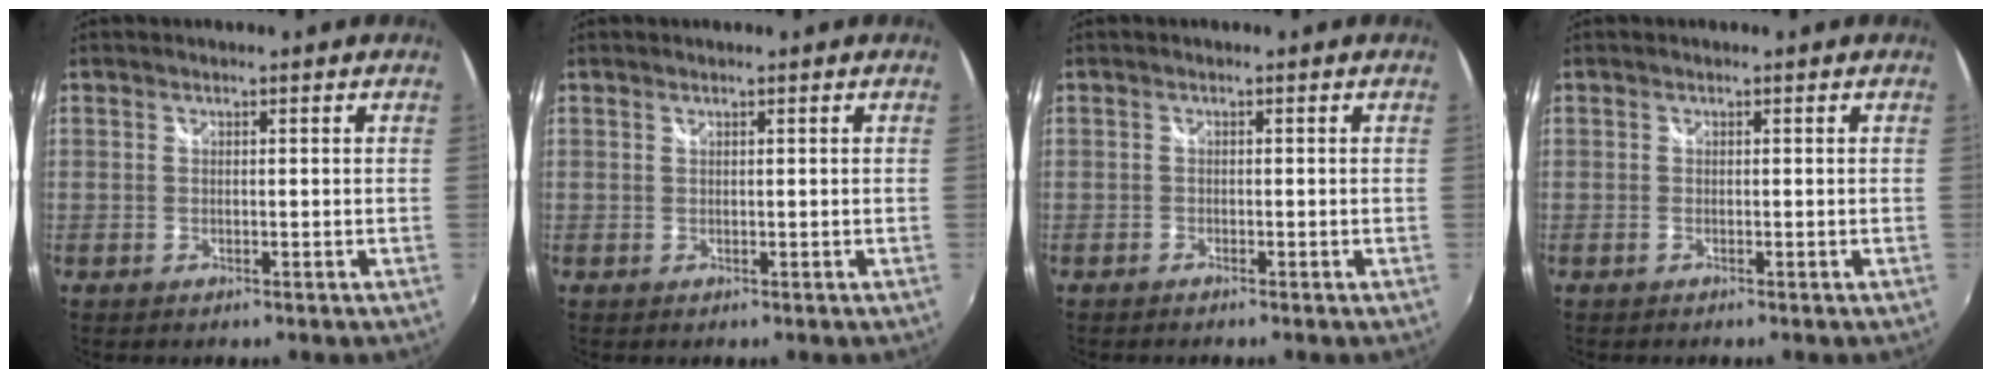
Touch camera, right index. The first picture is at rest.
{"total": 0.0}
{"total": 0.6, "force": [-0.6, 0.2, 0.1], "torque": [-0.004, -0.002, -0.015]}
{"total": 0.0}